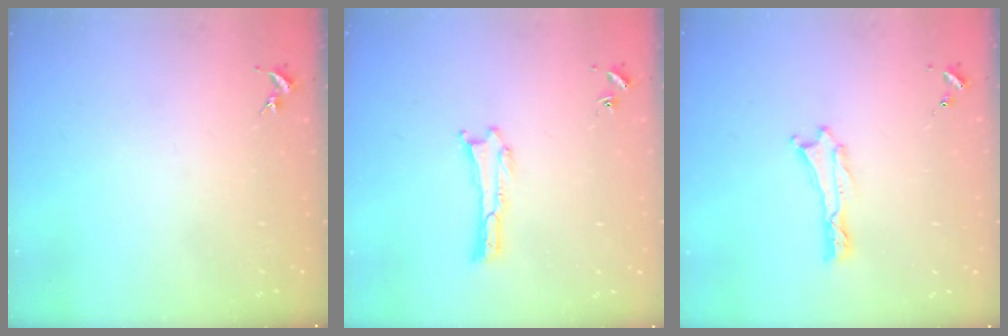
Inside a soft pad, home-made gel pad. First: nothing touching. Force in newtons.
{"total": 0.0}
{"total": 0.0}